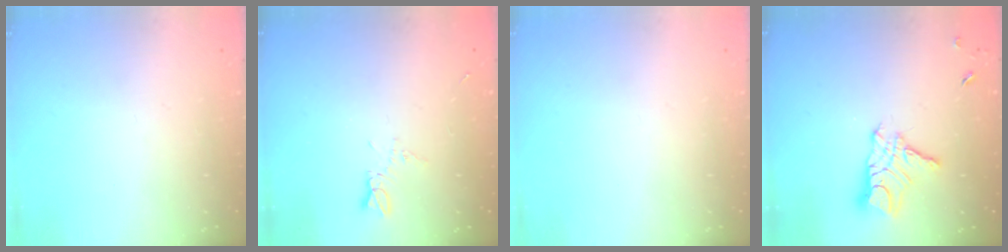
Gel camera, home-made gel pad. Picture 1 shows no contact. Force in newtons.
{"total": 5.4, "press": 5.3, "slide": 0.7}
{"total": 0.0}
{"total": 10.1, "press": 10.1, "slide": 0.8}